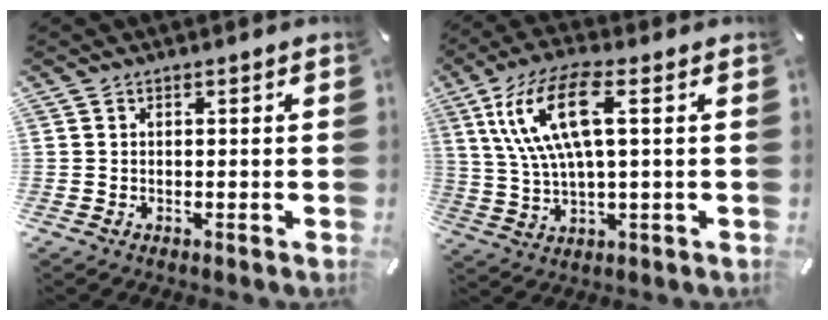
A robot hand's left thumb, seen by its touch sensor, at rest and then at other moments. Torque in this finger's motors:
{"motor_torque": [0.38, 0.72, 1.47, -1.30, 0.53]}